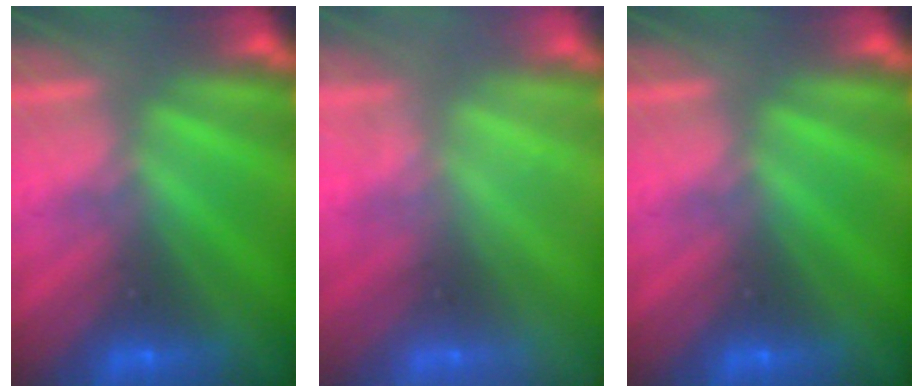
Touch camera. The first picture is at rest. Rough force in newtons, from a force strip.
{"total": 2.1}
{"total": 0.0}